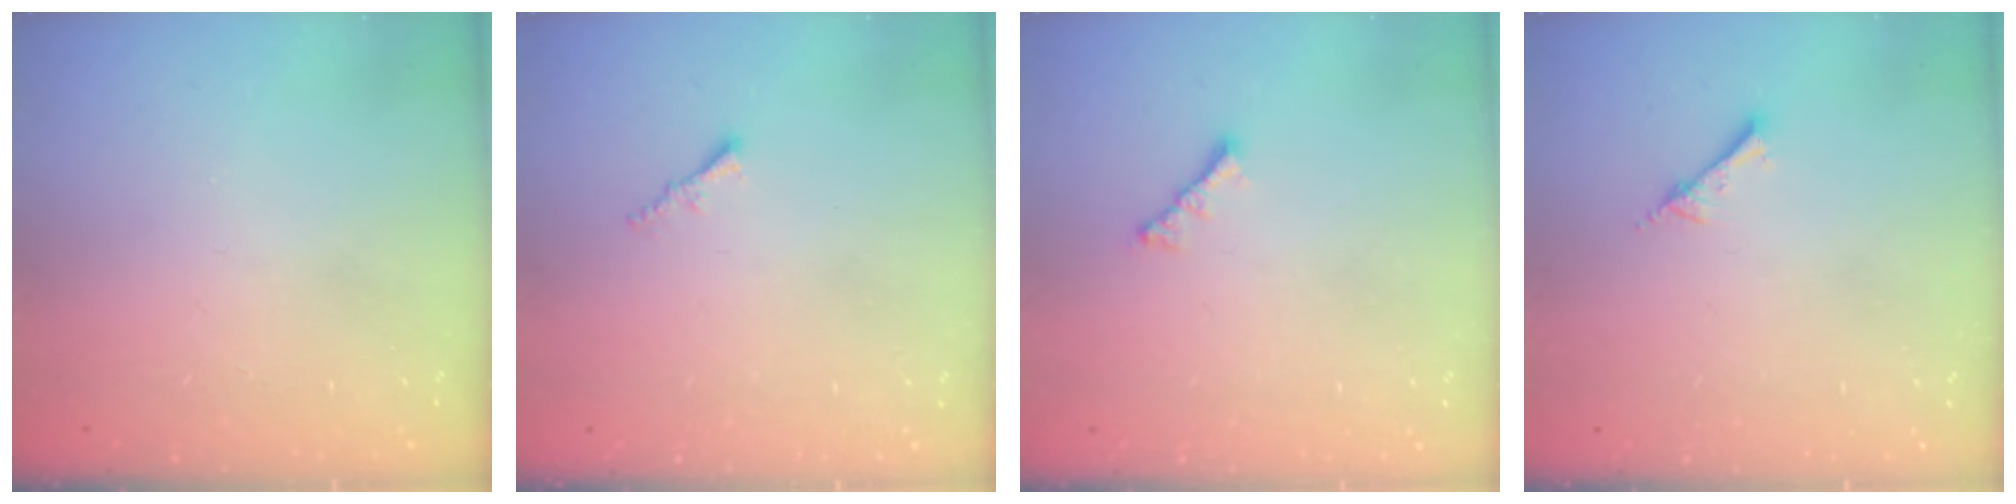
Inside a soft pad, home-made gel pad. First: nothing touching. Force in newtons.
{"total": 1.0, "press": 1.0, "slide": 0.4}
{"total": 2.4, "press": 2.3, "slide": 0.6}
{"total": 2.6, "press": 2.6, "slide": 0.3}